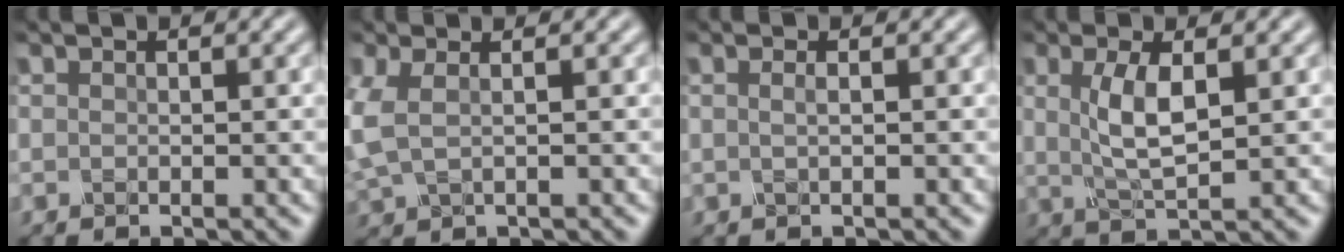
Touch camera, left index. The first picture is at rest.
{"total": 2.2, "force": [0.4, 1.0, 2.0], "torque": [-0.057, 0.005, 0.006]}
{"total": 1.1, "force": [0.2, 0.5, 1.0], "torque": [-0.012, -0.004, -0.003]}
{"total": 4.0, "force": [0.9, 1.2, 3.7], "torque": [-0.080, -0.001, 0.020]}